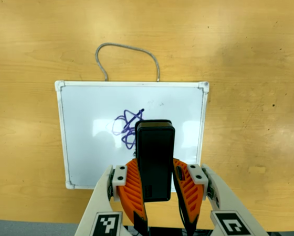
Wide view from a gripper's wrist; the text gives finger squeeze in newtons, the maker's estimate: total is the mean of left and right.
{"total": 6.0, "left": 4.8, "right": 7.2}